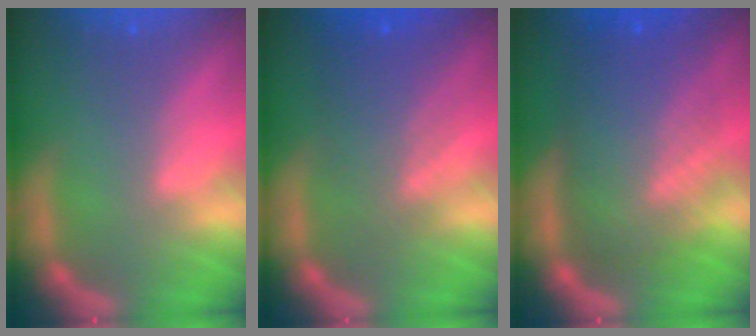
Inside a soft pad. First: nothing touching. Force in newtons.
{"total": 5.6}
{"total": 10.0}